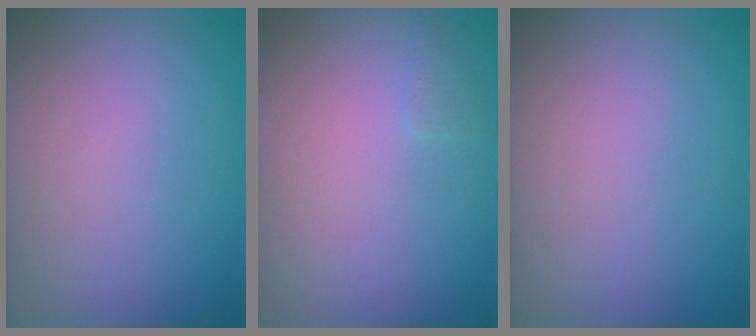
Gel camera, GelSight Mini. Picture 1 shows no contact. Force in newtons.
{"total": 0.6, "press": 0.6, "slide": 0.0}
{"total": 0.0}